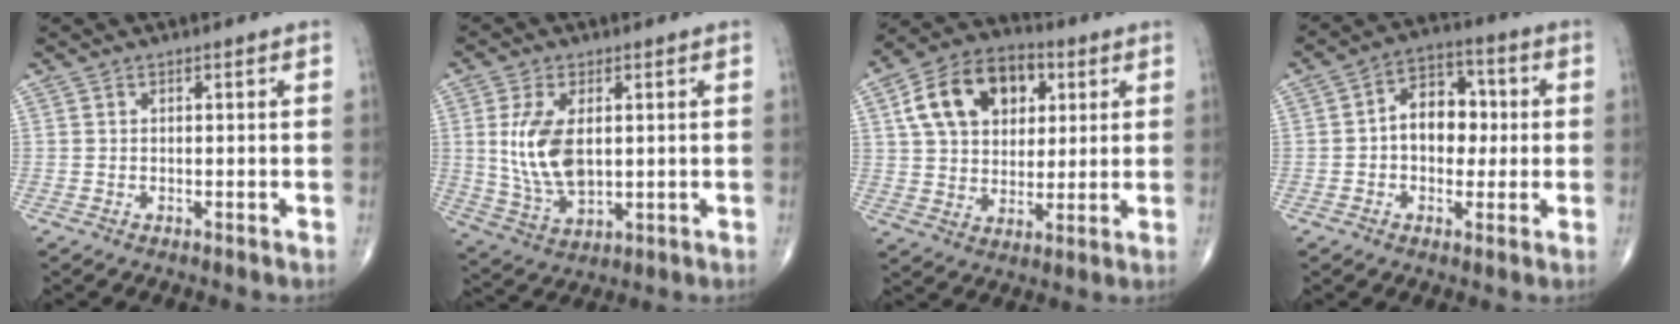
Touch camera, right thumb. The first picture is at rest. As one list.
[{"total": 11.4, "force": [1.5, 6.2, 9.4], "torque": [-0.183, -0.013, 0.040]}, {"total": 16.1, "force": [5.3, 11.1, 10.4], "torque": [-0.152, 0.005, 0.087]}, {"total": 9.9, "force": [0.2, 7.1, 6.9], "torque": [-0.070, 0.025, -0.007]}]